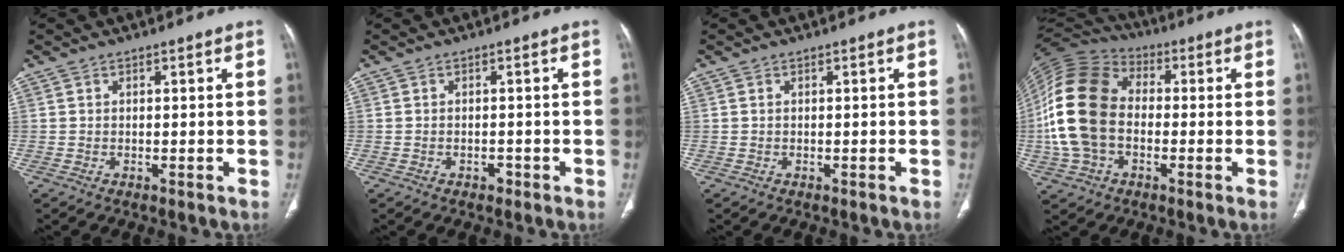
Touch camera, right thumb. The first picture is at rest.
{"total": 1.1, "force": [-0.7, 0.7, 0.4], "torque": [-0.001, 0.007, -0.009]}
{"total": 0.0}
{"total": 18.9, "force": [-1.3, 13.2, 13.5], "torque": [-0.276, 0.029, -0.030]}